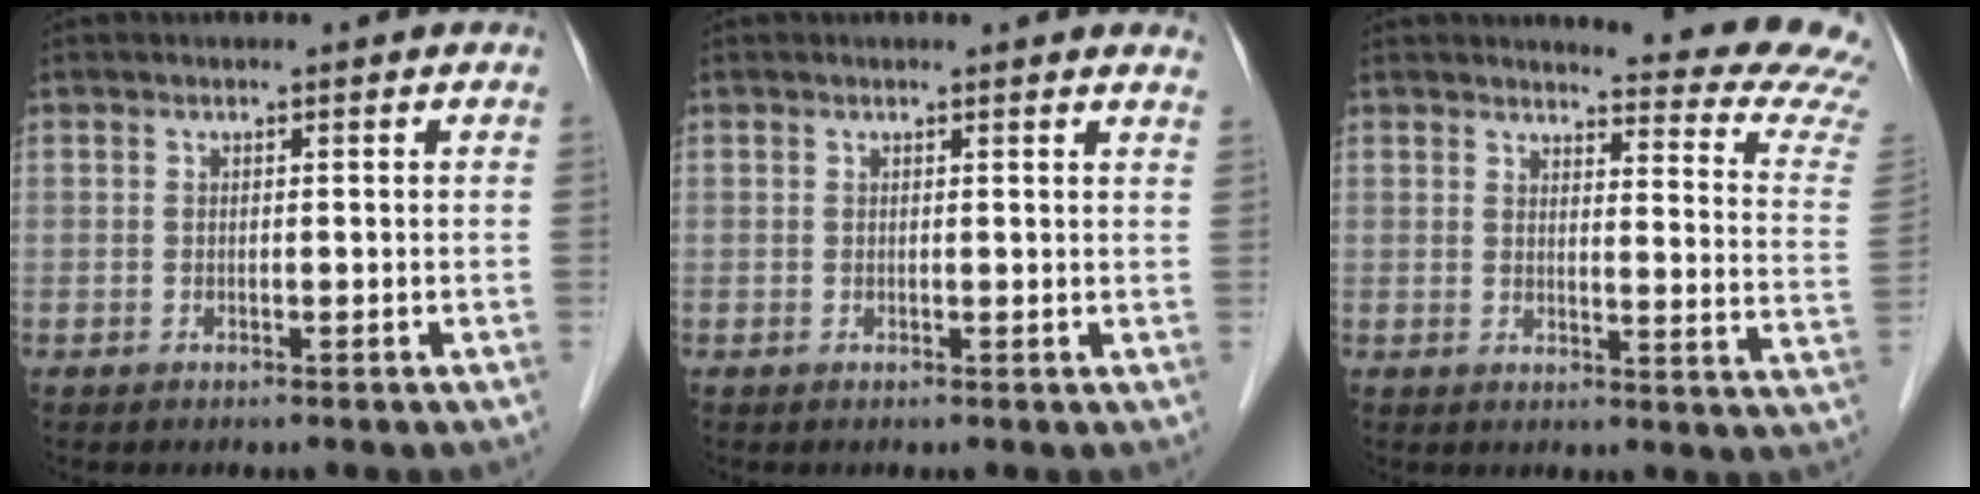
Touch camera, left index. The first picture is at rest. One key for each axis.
{"total": 3.7, "fx": 3.4, "fy": 0.4, "fz": 1.4, "tx": -0.012, "ty": -0.006, "tz": 0.019}
{"total": 16.2, "fx": 15.7, "fy": -0.1, "fz": 3.9, "tx": -0.033, "ty": -0.133, "tz": 0.146}